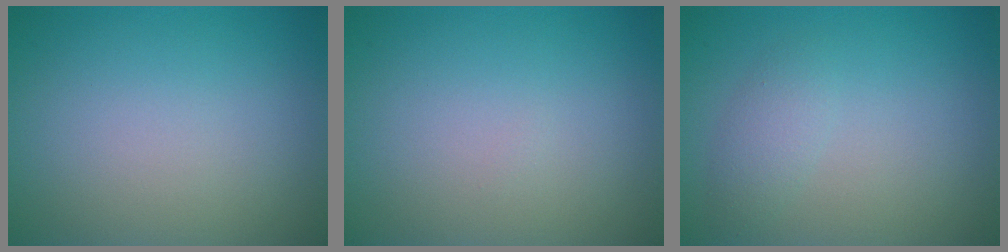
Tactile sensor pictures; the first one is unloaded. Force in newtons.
{"total": 0.0}
{"total": 1.6, "press": 1.6, "slide": 0.0}